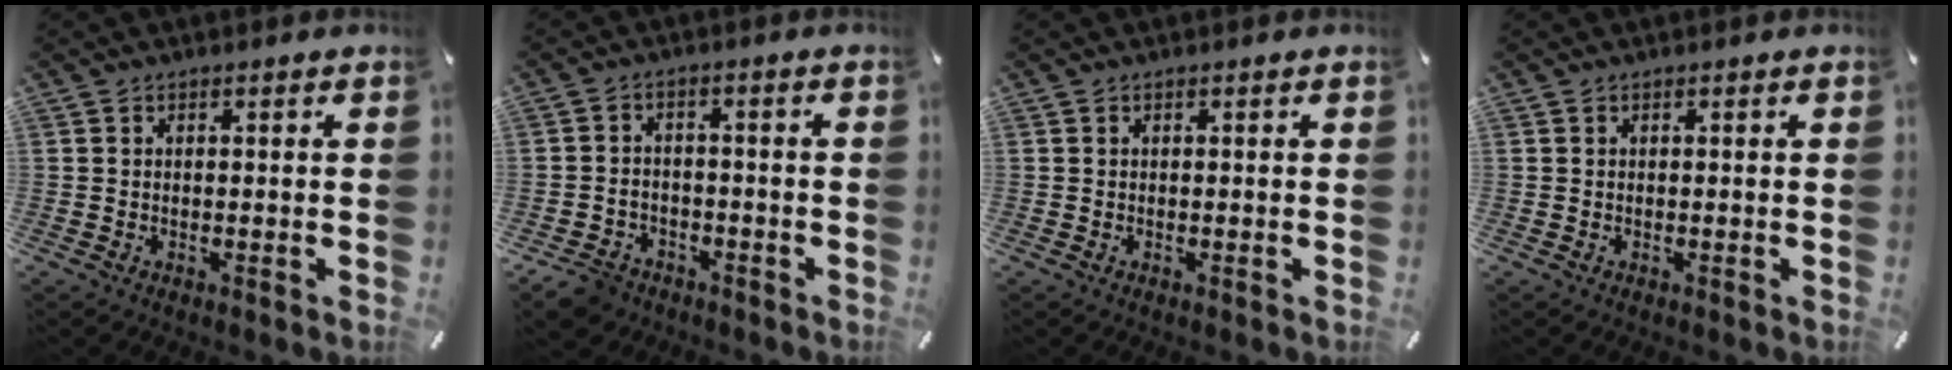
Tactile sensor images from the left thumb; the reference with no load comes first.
{"total": 5.6, "force": [-4.4, 3.3, 1.2], "torque": [-0.034, 0.018, -0.086]}
{"total": 0.0}
{"total": 0.0}